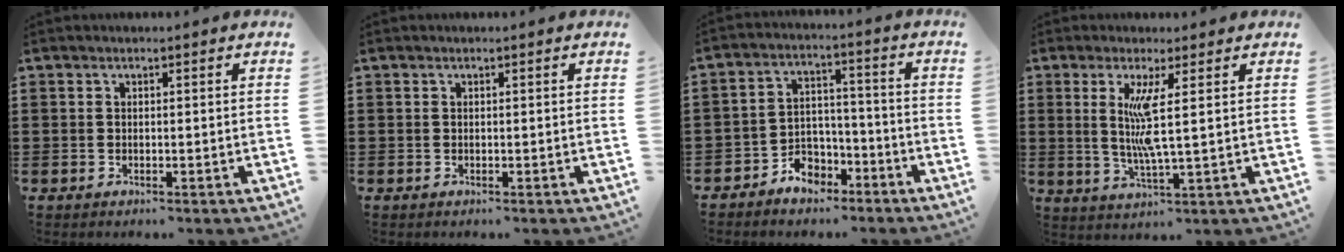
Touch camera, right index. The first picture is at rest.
{"total": 0.0}
{"total": 4.8, "force": [-3.9, 2.7, 0.6], "torque": [-0.019, 0.010, -0.078]}
{"total": 6.3, "force": [1.5, 0.1, 6.1], "torque": [-0.127, -0.013, 0.020]}